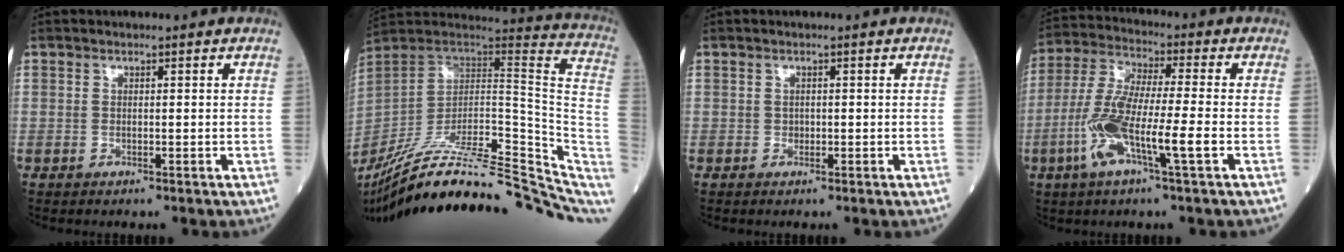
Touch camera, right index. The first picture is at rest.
{"total": 30.9, "force": [-25.2, 5.3, 17.0], "torque": [-0.203, -0.008, -0.374]}
{"total": 0.6, "force": [-0.1, 0.6, 0.2], "torque": [-0.001, 0.002, -0.003]}
{"total": 11.7, "force": [-3.6, 0.8, 11.1], "torque": [-0.233, -0.002, -0.077]}